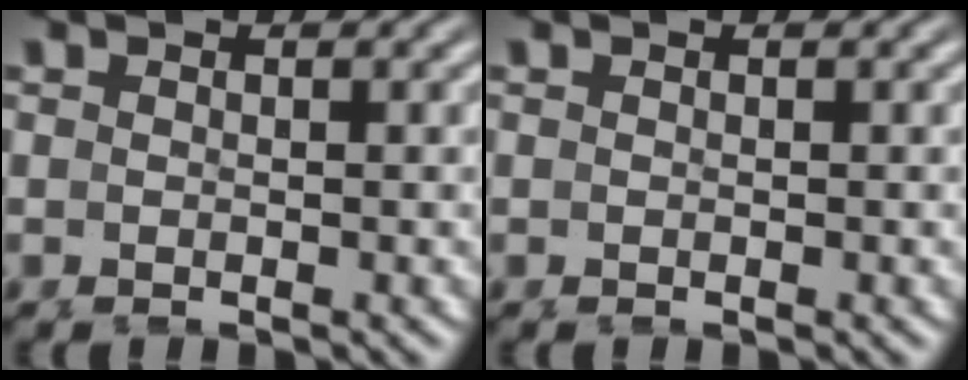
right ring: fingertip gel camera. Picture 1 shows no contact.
{"total": 0.0}